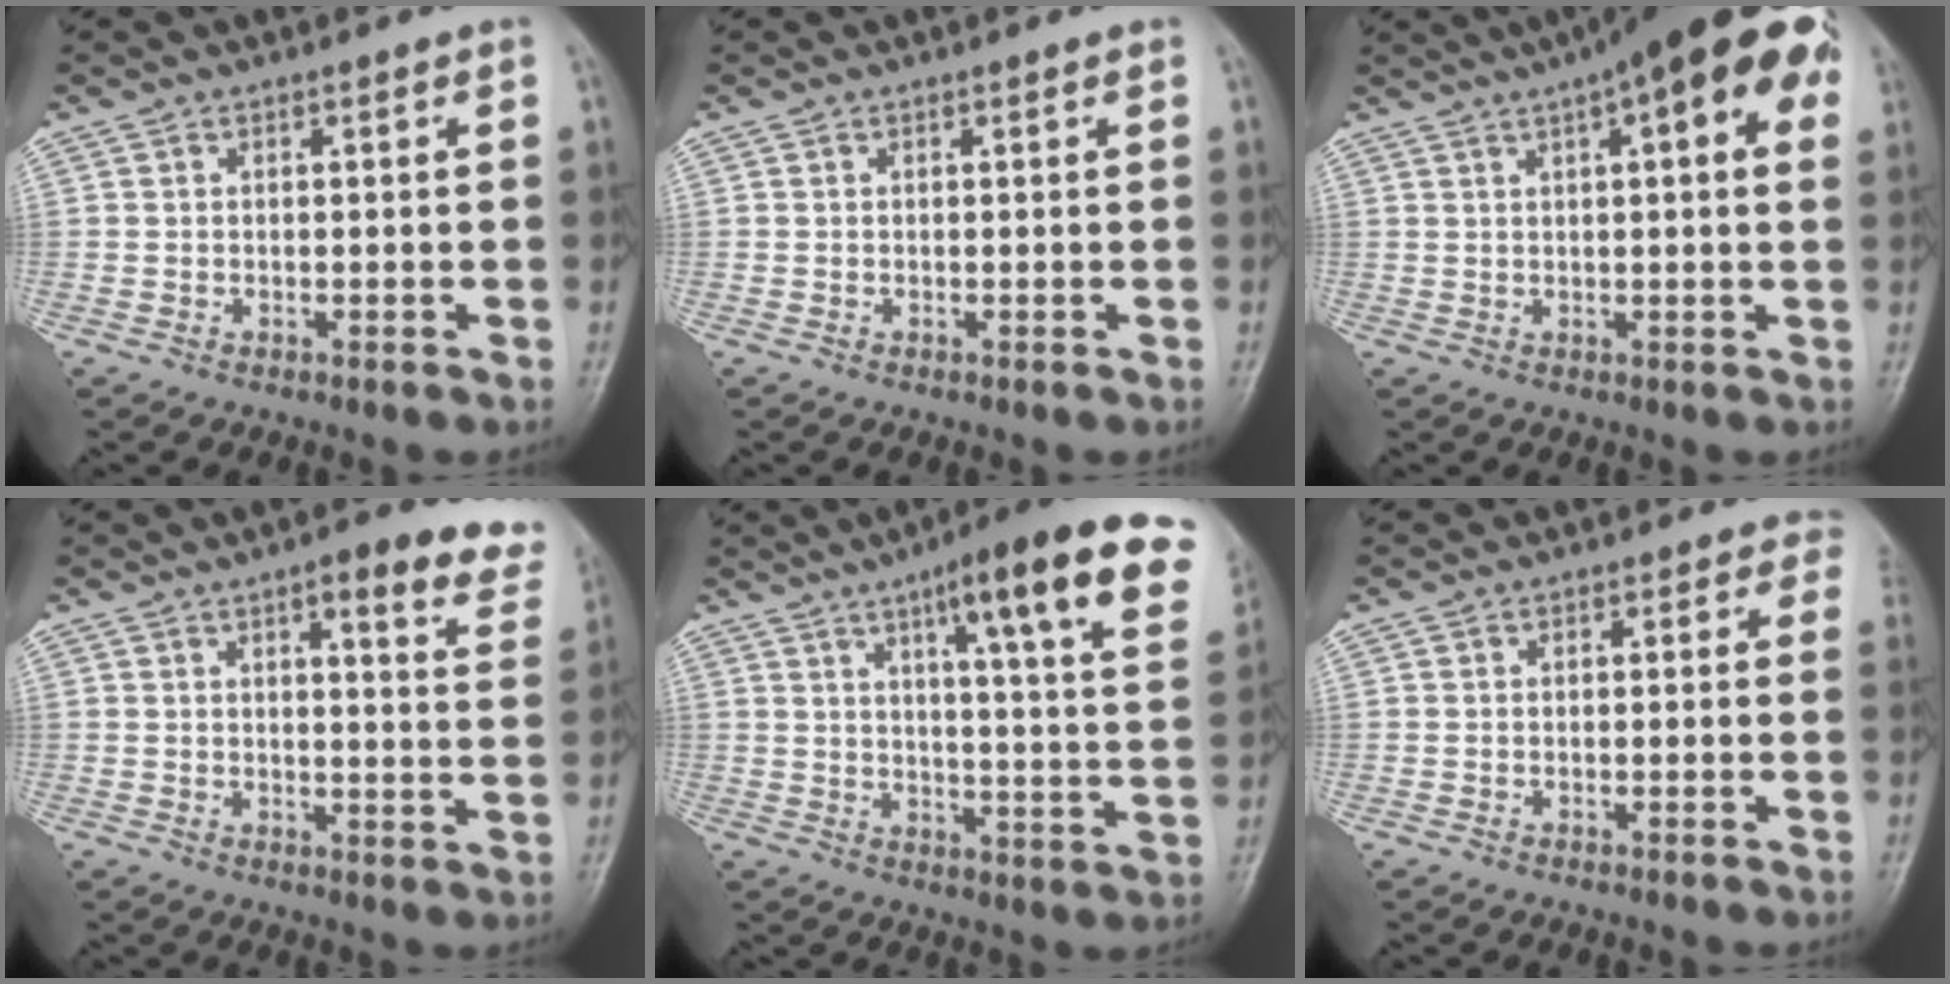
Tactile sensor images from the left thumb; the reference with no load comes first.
{"total": 0.0}
{"total": 17.4, "force": [7.3, 5.1, 14.9], "torque": [-0.203, 0.025, 0.095]}
{"total": 11.6, "force": [8.2, 3.4, 7.5], "torque": [-0.056, -0.035, 0.079]}
{"total": 22.0, "force": [12.3, 3.7, 17.8], "torque": [-0.226, -0.031, 0.155]}
{"total": 2.0, "force": [0.9, 1.6, 0.7], "torque": [0.020, -0.001, -0.010]}